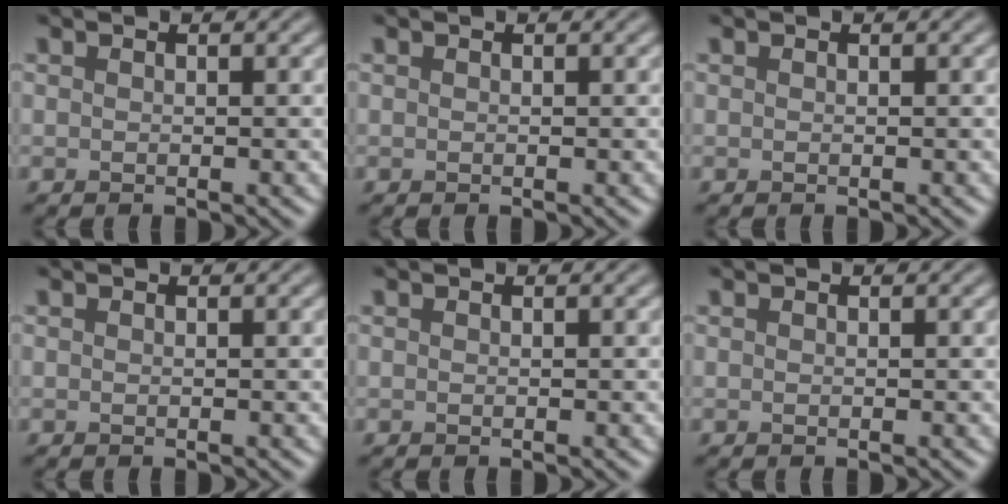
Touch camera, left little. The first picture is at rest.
{"total": 0.0}
{"total": 0.0}
{"total": 0.0}
{"total": 0.0}
{"total": 0.0}